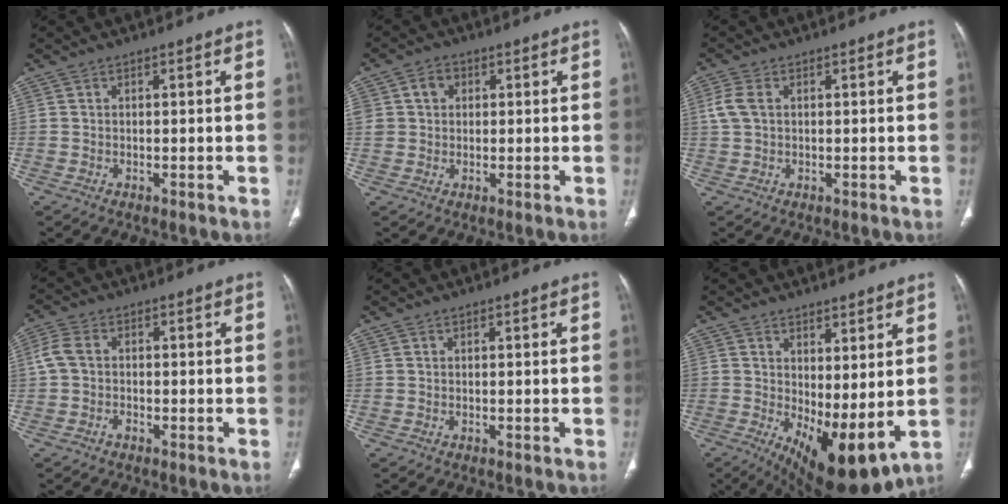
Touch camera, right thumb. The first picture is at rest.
{"total": 4.7, "force": [1.3, 3.9, 2.2], "torque": [-0.026, 0.007, 0.026]}
{"total": 3.7, "force": [0.8, 2.5, 2.7], "torque": [-0.072, 0.008, 0.016]}
{"total": 4.1, "force": [-0.7, 3.0, 2.7], "torque": [-0.067, 0.014, -0.020]}
{"total": 0.0}
{"total": 12.1, "force": [0.2, 4.8, 11.1], "torque": [-0.170, -0.027, 0.021]}